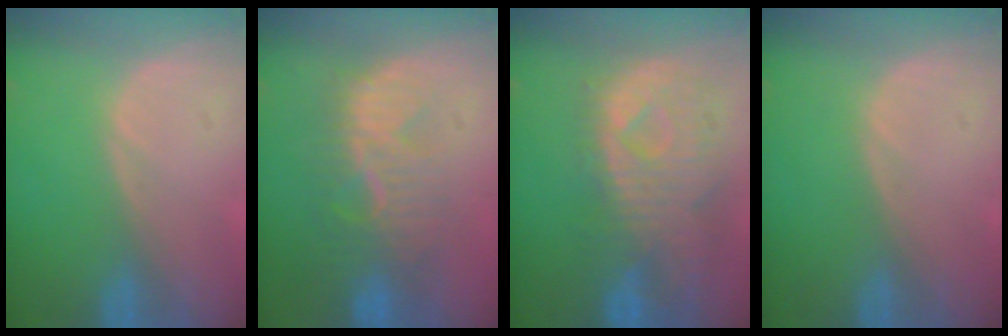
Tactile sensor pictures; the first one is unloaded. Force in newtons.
{"total": 8.6, "press": 8.1, "slide": 3.0}
{"total": 11.3, "press": 9.7, "slide": 5.7}
{"total": 0.0}